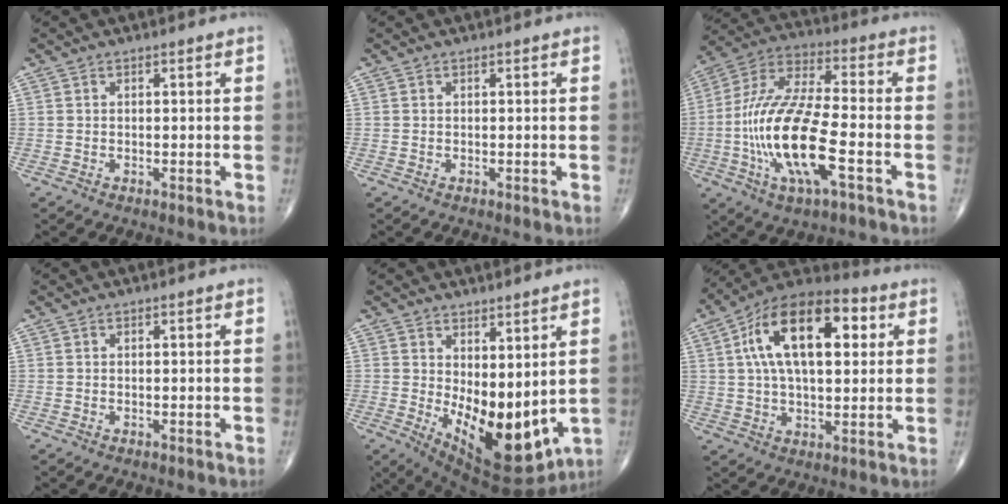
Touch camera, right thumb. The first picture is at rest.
{"total": 0.0}
{"total": 19.8, "force": [-5.2, 6.5, 17.9], "torque": [-0.378, 0.026, -0.092]}
{"total": 0.0}
{"total": 15.3, "force": [0.6, 7.4, 13.4], "torque": [-0.190, -0.042, 0.038]}
{"total": 19.9, "force": [5.0, 10.1, 16.3], "torque": [-0.253, 0.018, 0.073]}